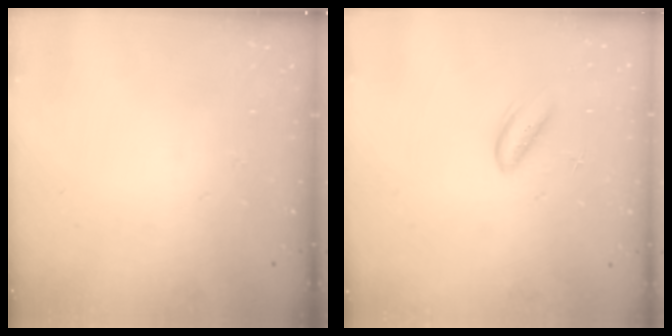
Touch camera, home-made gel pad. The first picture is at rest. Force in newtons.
{"total": 1.9, "press": 1.9, "slide": 0.4}